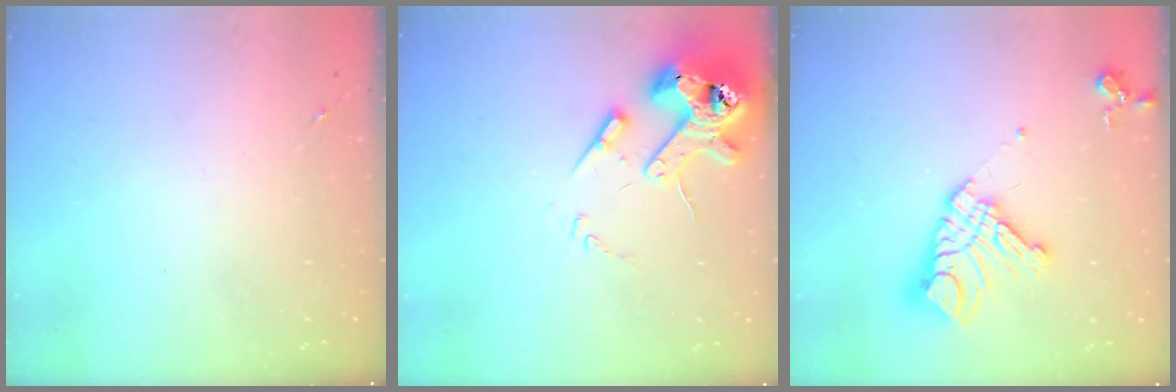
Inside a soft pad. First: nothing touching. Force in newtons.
{"total": 14.6, "press": 14.5, "slide": 2.0}
{"total": 16.4, "press": 16.3, "slide": 2.1}